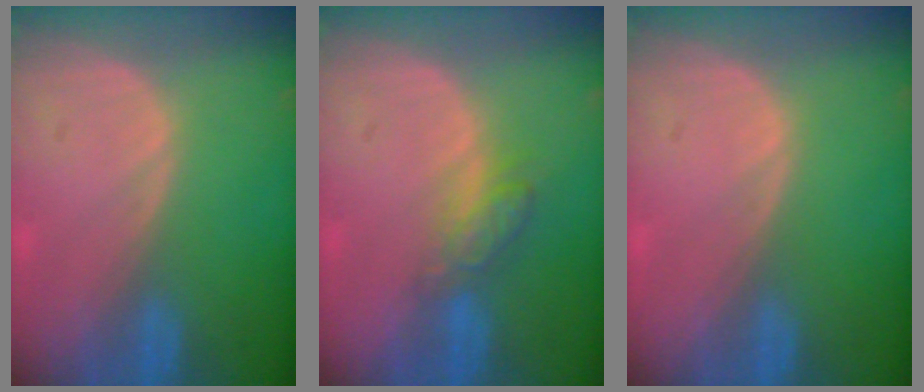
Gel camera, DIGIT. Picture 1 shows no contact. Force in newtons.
{"total": 4.7, "press": 4.2, "slide": 2.1}
{"total": 0.0}